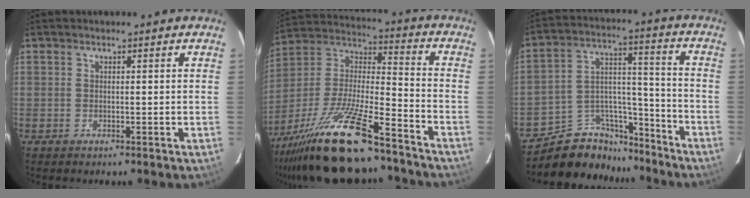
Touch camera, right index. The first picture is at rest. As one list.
[{"total": 22.5, "force": [-17.0, 4.2, 14.2], "torque": [-0.281, -0.021, -0.292]}, {"total": 14.3, "force": [-11.9, 7.3, 3.2], "torque": [-0.060, 0.071, -0.183]}]